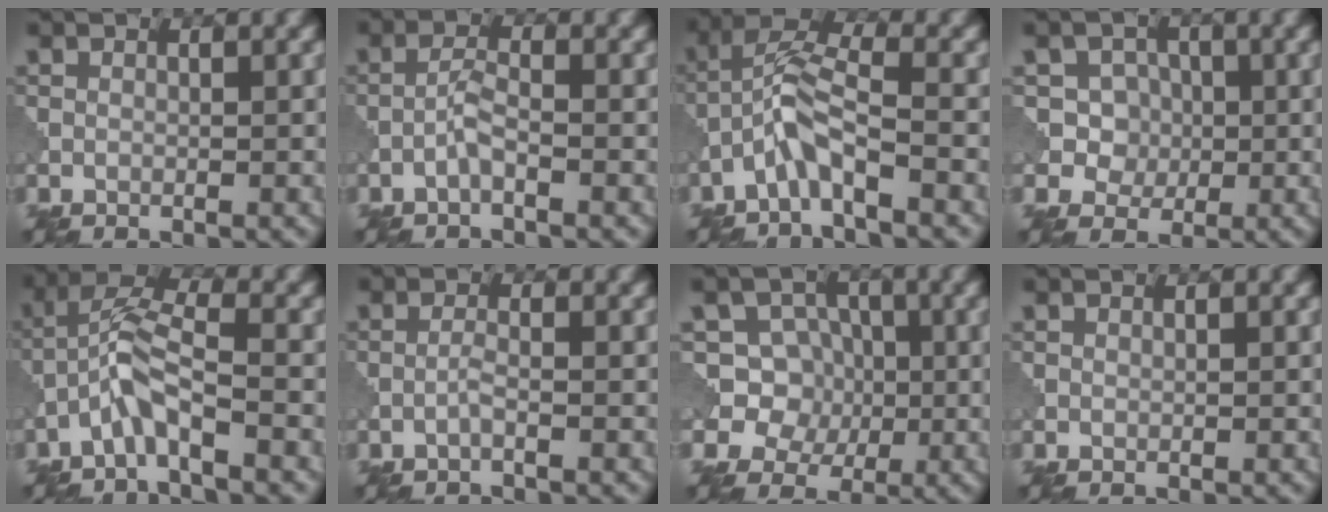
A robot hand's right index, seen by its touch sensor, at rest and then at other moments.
{"total": 1.7, "force": [-0.9, 0.2, 1.4], "torque": [-0.029, 0.007, -0.021]}
{"total": 4.0, "force": [-2.2, 0.6, 3.2], "torque": [-0.070, 0.016, -0.049]}
{"total": 4.5, "force": [0.5, 4.2, 1.4], "torque": [-0.010, 0.011, 0.003]}
{"total": 3.9, "force": [-2.2, 0.6, 3.2], "torque": [-0.070, 0.016, -0.048]}
{"total": 1.1, "force": [-0.5, 0.0, 1.0], "torque": [-0.017, 0.005, -0.013]}
{"total": 5.9, "force": [0.0, 5.6, 2.0], "torque": [-0.017, 0.025, -0.022]}
{"total": 0.0}